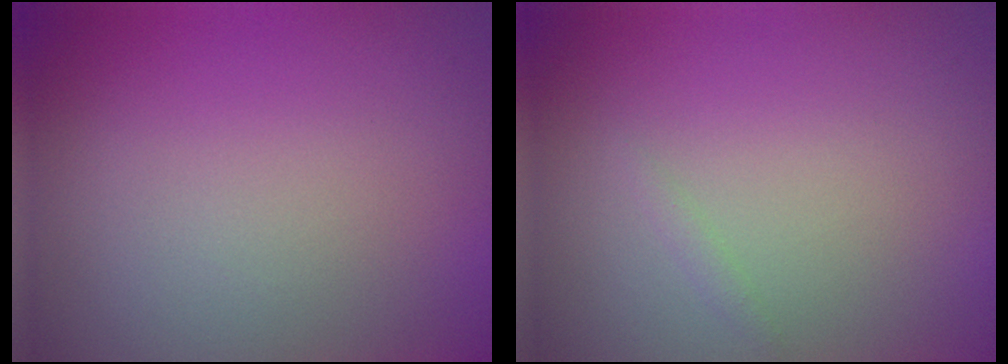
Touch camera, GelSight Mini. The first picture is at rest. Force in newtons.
{"total": 0.6, "press": 0.6, "slide": 0.1}